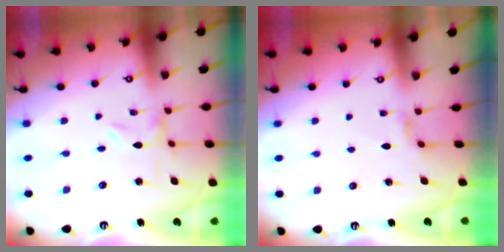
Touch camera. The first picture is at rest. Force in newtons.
{"total": 2.8, "press": 2.7, "slide": 0.5}